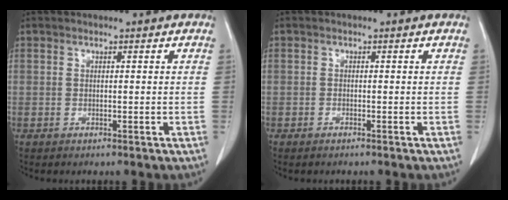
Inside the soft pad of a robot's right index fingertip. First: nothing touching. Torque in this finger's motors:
{"motor_torque": [0.21, -0.16, 0.10, 0.04]}